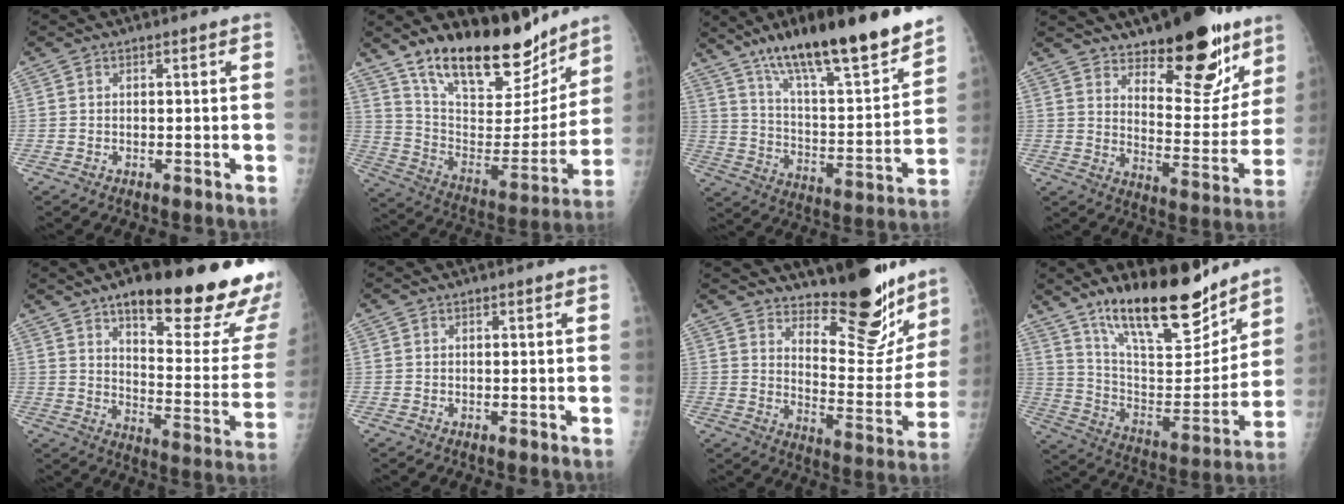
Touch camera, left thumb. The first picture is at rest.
{"total": 23.9, "force": [18.3, 9.2, 12.4], "torque": [-0.154, -0.094, 0.304]}
{"total": 23.8, "force": [17.6, 4.1, 15.4], "torque": [-0.221, -0.079, 0.294]}
{"total": 19.1, "force": [12.7, 7.7, 12.0], "torque": [-0.106, -0.093, 0.188]}
{"total": 28.1, "force": [17.3, 7.4, 20.8], "torque": [-0.224, -0.079, 0.241]}
{"total": 0.0}
{"total": 19.1, "force": [15.6, 6.1, 9.1], "torque": [-0.075, -0.135, 0.216]}
{"total": 22.3, "force": [16.8, 7.0, 12.9], "torque": [-0.169, -0.095, 0.284]}